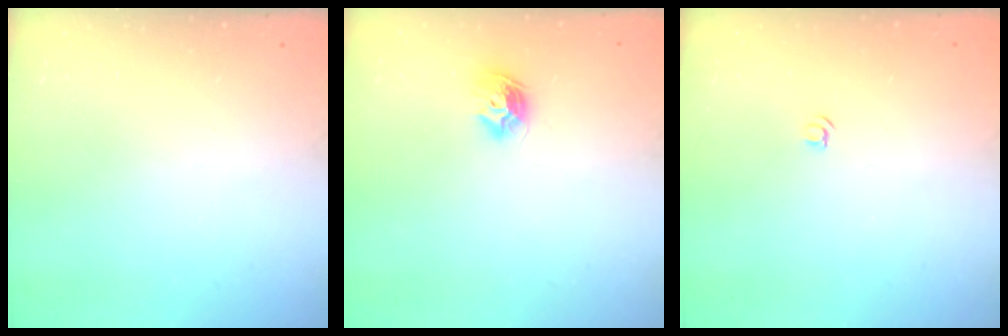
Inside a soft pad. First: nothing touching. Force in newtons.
{"total": 8.8, "press": 8.8, "slide": 0.2}
{"total": 3.5, "press": 3.4, "slide": 0.5}